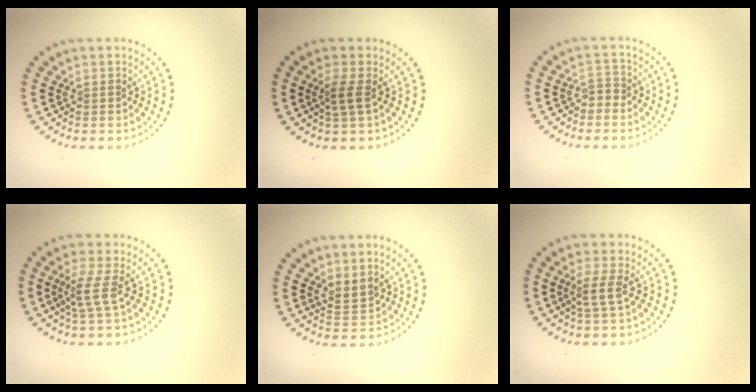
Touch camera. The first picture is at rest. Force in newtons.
{"total": 1.6, "press": 1.2, "slide": 1.0}
{"total": 1.2, "press": 0.9, "slide": 0.9}
{"total": 2.0, "press": 1.3, "slide": 1.5}
{"total": 1.7, "press": 1.5, "slide": 0.9}
{"total": 1.8, "press": 1.3, "slide": 1.3}